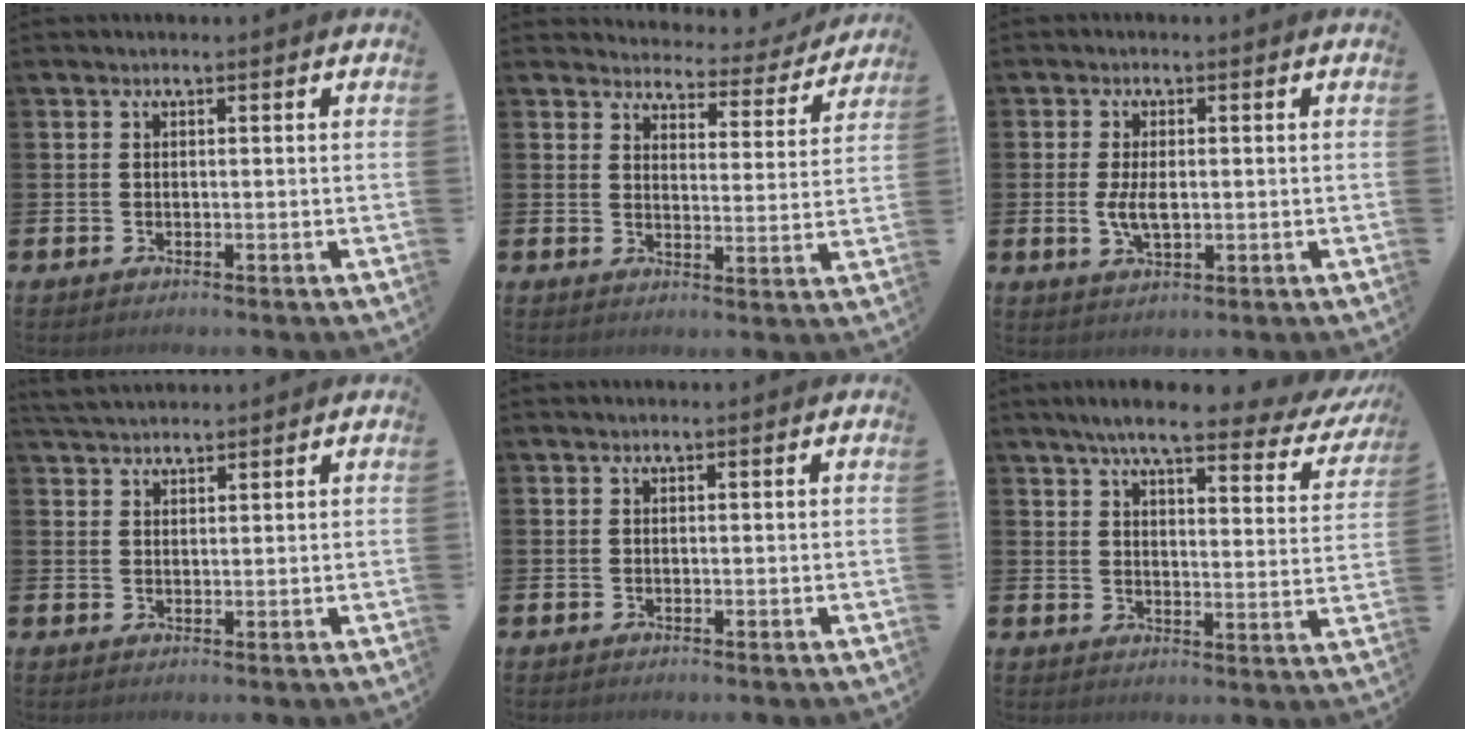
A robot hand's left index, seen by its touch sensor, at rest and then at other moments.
{"total": 3.9, "force": [3.7, 1.2, 0.3], "torque": [-0.012, -0.037, 0.056]}
{"total": 3.7, "force": [0.0, 1.9, 3.2], "torque": [-0.069, 0.003, -0.004]}
{"total": 3.2, "force": [3.1, 0.6, 0.4], "torque": [-0.014, -0.009, 0.058]}
{"total": 0.0}
{"total": 7.1, "force": [5.9, 1.1, 3.7], "torque": [-0.083, -0.032, 0.097]}